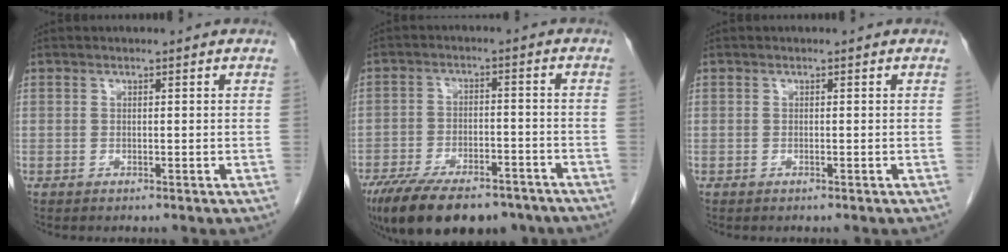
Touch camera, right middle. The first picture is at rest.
{"total": 17.6, "force": [-13.3, 6.4, 9.7], "torque": [-0.181, -0.011, -0.201]}
{"total": 0.0}